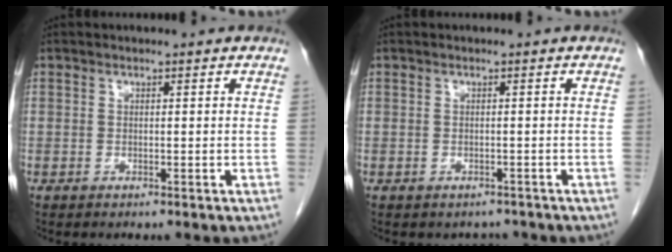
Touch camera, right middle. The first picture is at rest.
{"total": 2.1, "force": [-1.7, 1.1, 0.0], "torque": [-0.001, 0.003, -0.024]}